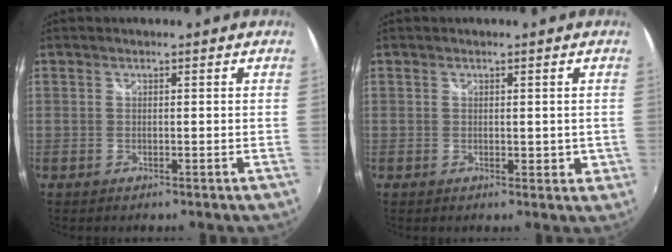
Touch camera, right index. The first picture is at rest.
{"total": 2.0, "force": [0.0, 1.3, 1.5], "torque": [-0.017, -0.002, 0.003]}